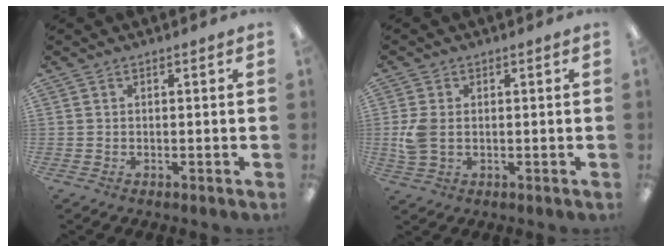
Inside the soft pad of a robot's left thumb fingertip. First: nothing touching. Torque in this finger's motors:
{"motor_torque": [0.00, 0.43, 0.12, 0.04, 0.05]}